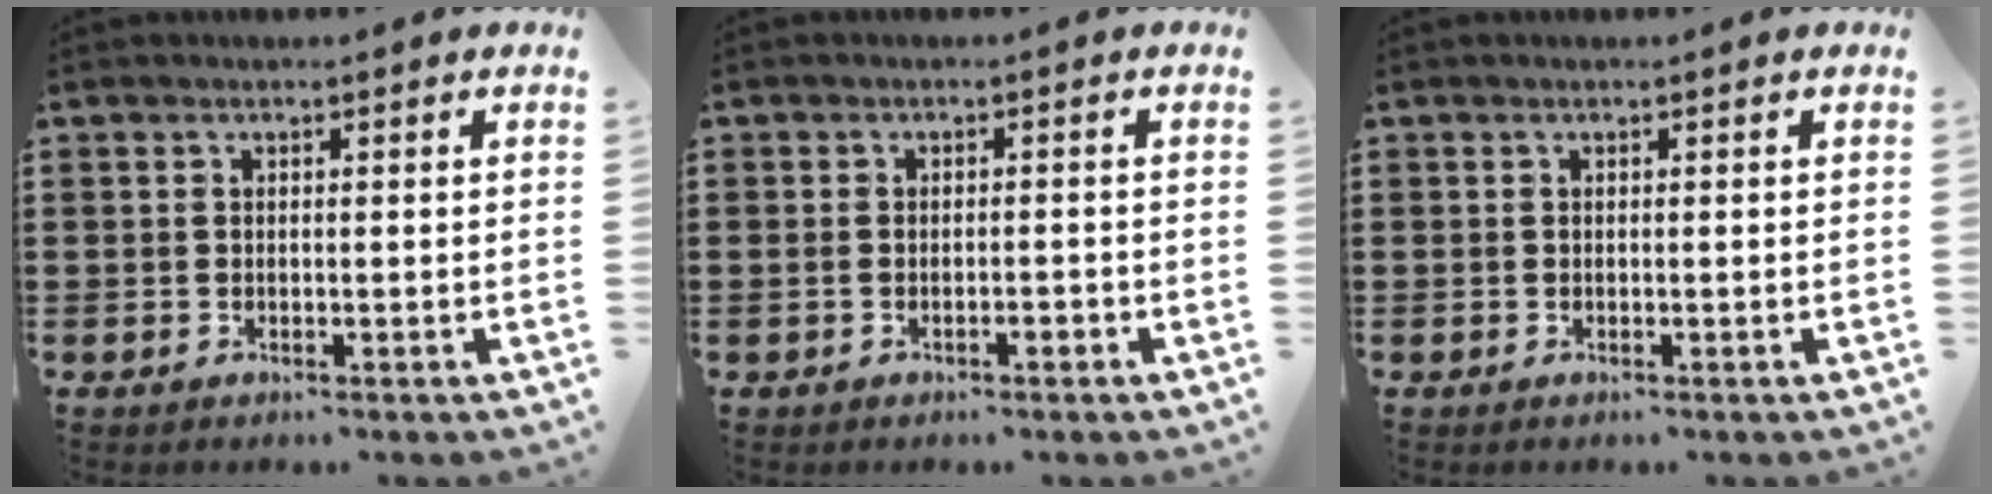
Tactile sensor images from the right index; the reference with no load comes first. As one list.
[{"total": 1.5, "force": [-0.9, 0.3, 1.2], "torque": [-0.022, 0.000, -0.016]}, {"total": 0.0}]